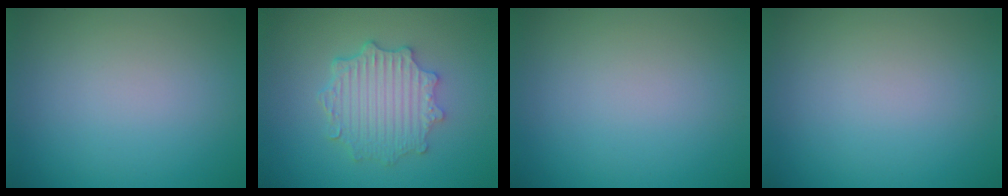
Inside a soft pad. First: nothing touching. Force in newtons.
{"total": 4.6, "press": 3.8, "slide": 2.7}
{"total": 0.0}
{"total": 0.0}